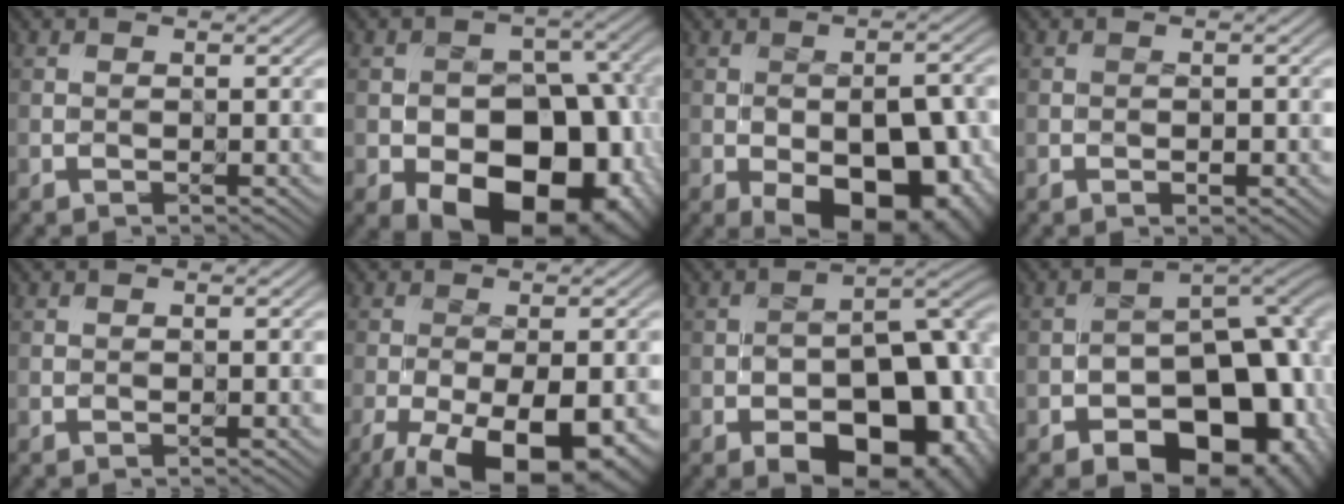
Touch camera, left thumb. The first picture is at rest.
{"total": 16.7, "force": [-7.0, 10.7, 10.7], "torque": [-0.104, -0.015, -0.100]}
{"total": 15.2, "force": [-6.2, 8.2, 11.3], "torque": [-0.118, -0.016, -0.074]}
{"total": 0.9, "force": [-0.3, 0.5, 0.6], "torque": [-0.007, -0.002, -0.002]}
{"total": 0.0}
{"total": 13.6, "force": [-7.6, 5.5, 9.9], "torque": [-0.161, -0.045, -0.093]}
{"total": 18.0, "force": [-8.0, 9.8, 12.8], "torque": [-0.136, -0.009, -0.101]}
{"total": 19.4, "force": [-9.1, 11.6, 12.5], "torque": [-0.125, -0.012, -0.111]}